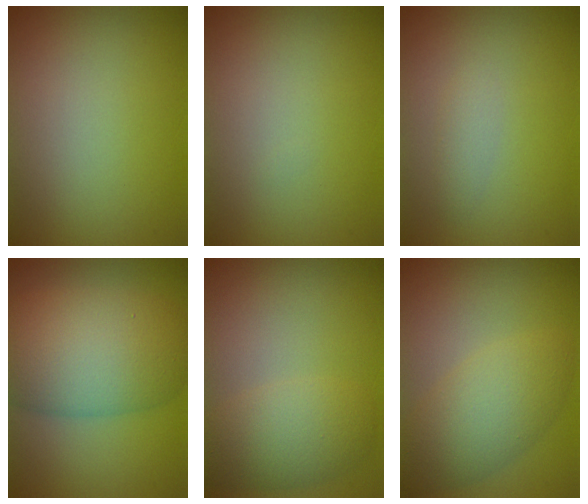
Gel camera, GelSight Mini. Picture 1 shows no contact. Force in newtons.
{"total": 0.0}
{"total": 1.0, "press": 1.0, "slide": 0.0}
{"total": 8.9, "press": 8.9, "slide": 0.3}
{"total": 4.0, "press": 4.0, "slide": 0.2}
{"total": 5.0, "press": 5.0, "slide": 0.1}